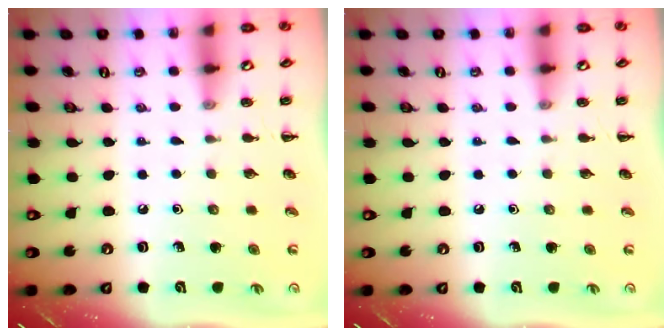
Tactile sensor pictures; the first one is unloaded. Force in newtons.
{"total": 0.0}